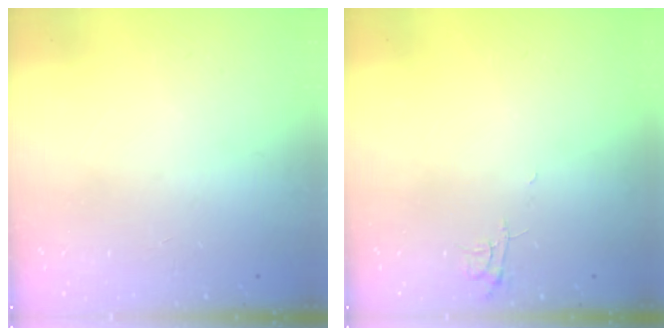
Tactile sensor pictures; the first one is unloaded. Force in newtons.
{"total": 3.8, "press": 3.7, "slide": 0.7}